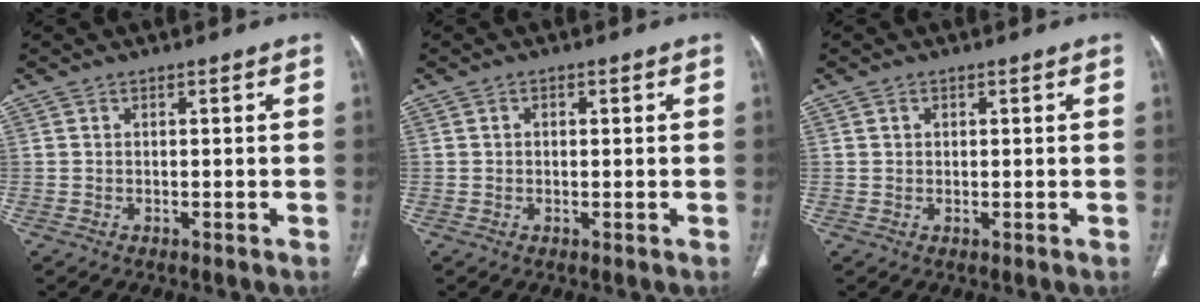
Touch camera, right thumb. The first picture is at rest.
{"total": 0.9, "force": [0.2, 0.7, 0.5], "torque": [-0.006, 0.001, 0.004]}
{"total": 0.9, "force": [0.4, 0.7, 0.4], "torque": [-0.002, -0.001, 0.007]}